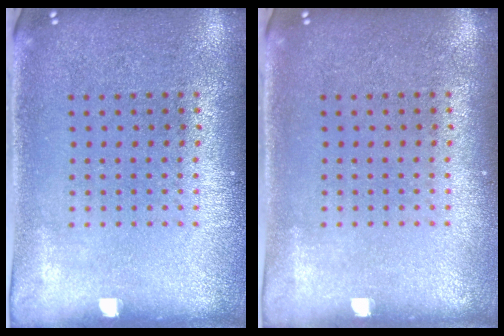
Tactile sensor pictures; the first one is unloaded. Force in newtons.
{"total": 0.0}